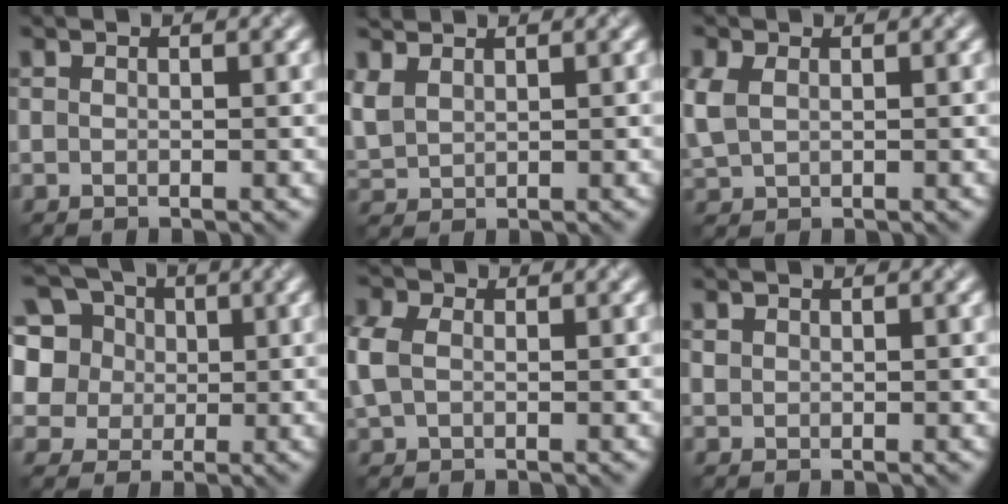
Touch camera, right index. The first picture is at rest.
{"total": 3.0, "force": [2.0, 1.7, 1.5], "torque": [-0.052, 0.010, 0.045]}
{"total": 2.9, "force": [0.7, 2.0, 2.0], "torque": [-0.063, 0.003, 0.017]}
{"total": 12.8, "force": [5.0, 10.3, 5.6], "torque": [-0.155, 0.043, 0.078]}
{"total": 3.0, "force": [0.4, 2.3, 1.9], "torque": [-0.059, 0.008, 0.003]}
{"total": 0.5, "force": [0.3, 0.4, 0.1], "torque": [-0.002, -0.002, 0.008]}